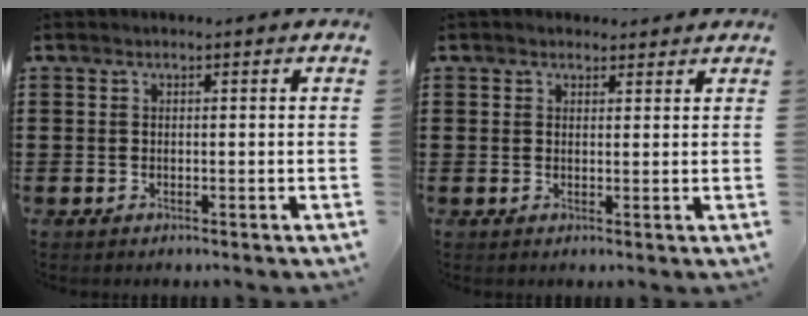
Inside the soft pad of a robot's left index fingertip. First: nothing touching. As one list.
[{"total": 1.7, "force": [1.5, 0.7, 0.2], "torque": [-0.007, 0.005, 0.030]}]